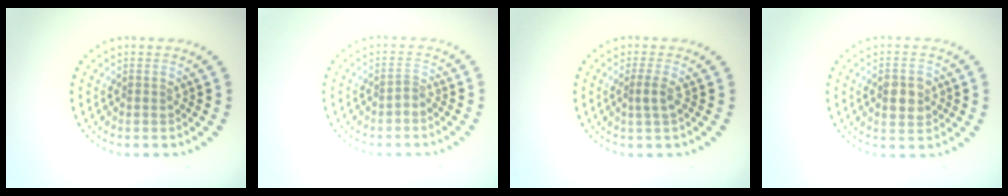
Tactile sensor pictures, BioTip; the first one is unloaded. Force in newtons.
{"total": 0.8, "press": 0.3, "slide": 0.7}
{"total": 1.3, "press": 1.1, "slide": 0.8}
{"total": 2.9, "press": 2.9, "slide": 0.1}